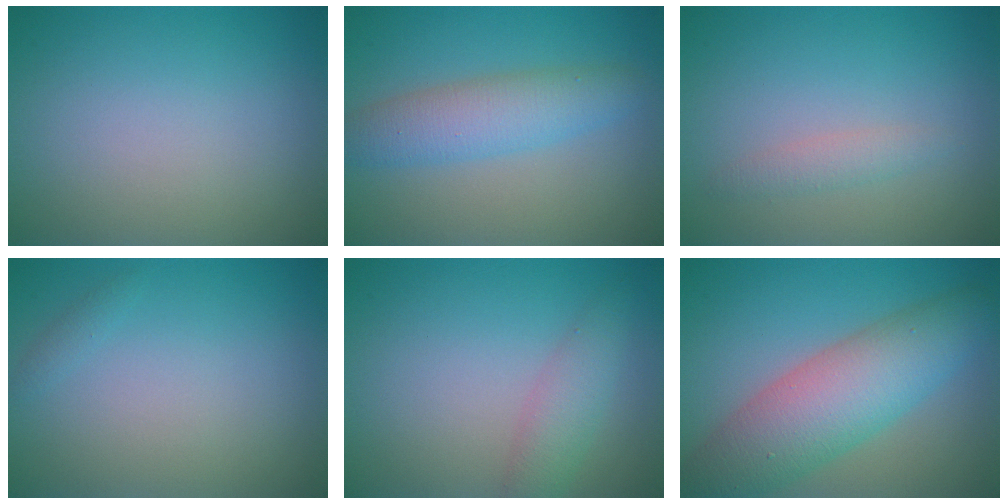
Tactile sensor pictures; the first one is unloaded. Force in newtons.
{"total": 4.3, "press": 4.3, "slide": 0.1}
{"total": 1.4, "press": 1.4, "slide": 0.0}
{"total": 0.6, "press": 0.6, "slide": 0.0}
{"total": 2.5, "press": 2.5, "slide": 0.1}
{"total": 8.0, "press": 8.0, "slide": 0.4}